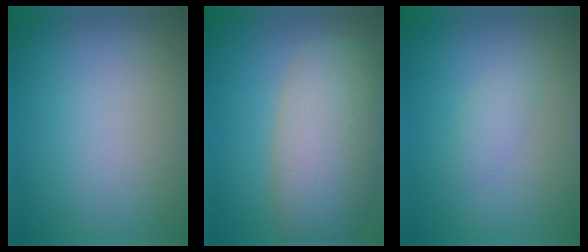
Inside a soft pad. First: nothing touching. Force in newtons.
{"total": 8.0, "press": 8.0, "slide": 0.6}
{"total": 1.3, "press": 1.3, "slide": 0.1}